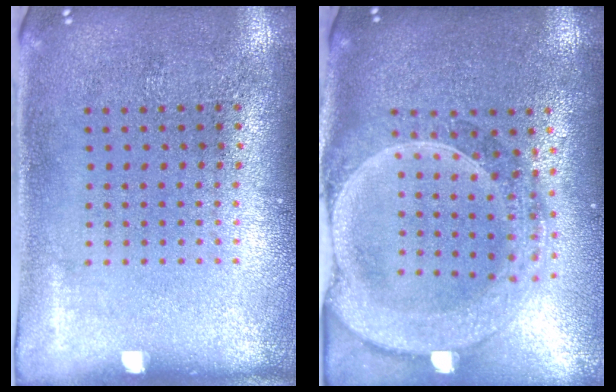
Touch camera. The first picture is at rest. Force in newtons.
{"total": 2.7, "press": 2.4, "slide": 1.2}